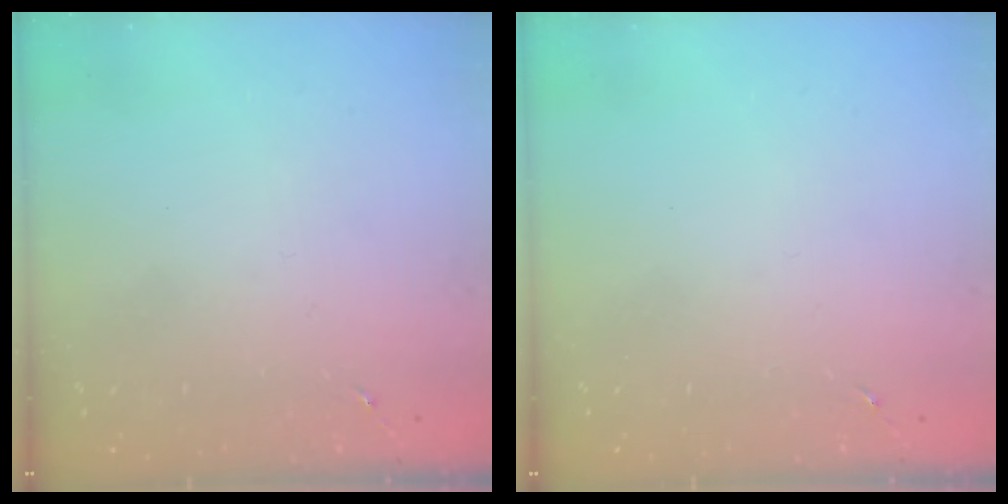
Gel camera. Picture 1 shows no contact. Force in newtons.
{"total": 0.0}